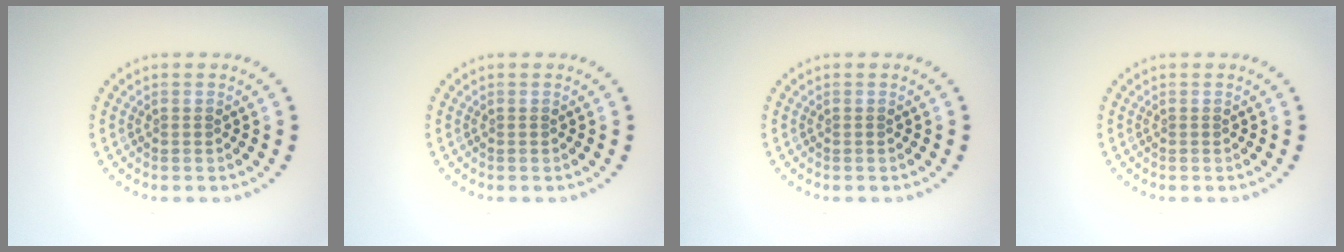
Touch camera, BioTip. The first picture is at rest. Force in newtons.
{"total": 0.0}
{"total": 0.0}
{"total": 0.0}